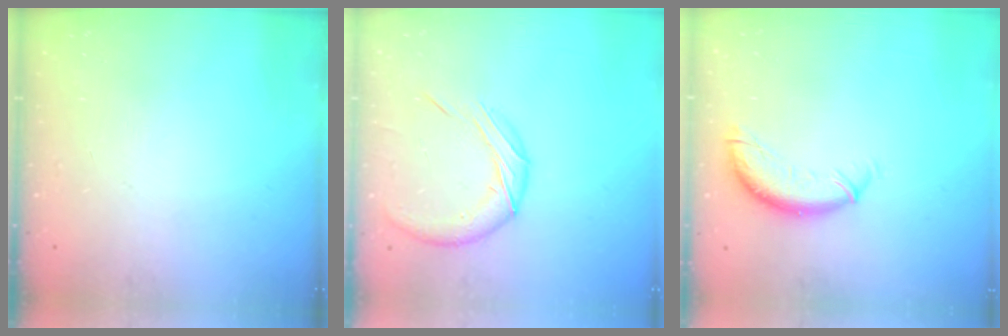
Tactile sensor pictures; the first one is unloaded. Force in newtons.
{"total": 9.4, "press": 9.3, "slide": 1.3}
{"total": 10.1, "press": 10.0, "slide": 0.7}